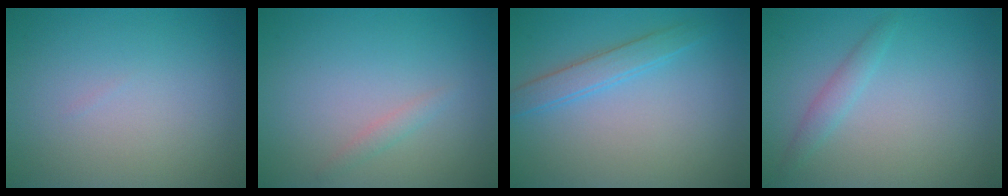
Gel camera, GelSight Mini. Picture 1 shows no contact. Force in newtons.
{"total": 0.9, "press": 0.9, "slide": 0.1}
{"total": 2.3, "press": 2.3, "slide": 0.1}
{"total": 1.4, "press": 1.4, "slide": 0.0}